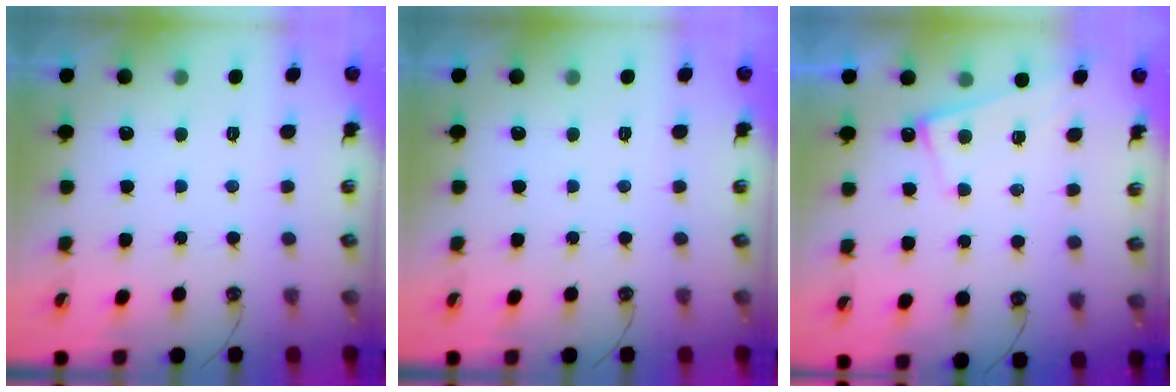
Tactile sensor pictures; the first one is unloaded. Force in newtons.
{"total": 0.0}
{"total": 2.2, "press": 2.1, "slide": 0.4}